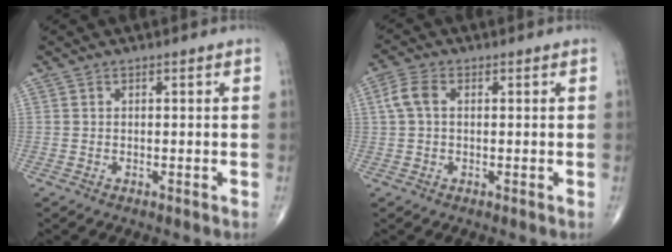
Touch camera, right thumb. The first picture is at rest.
{"total": 4.1, "force": [0.7, 2.5, 3.1], "torque": [-0.076, 0.013, 0.010]}